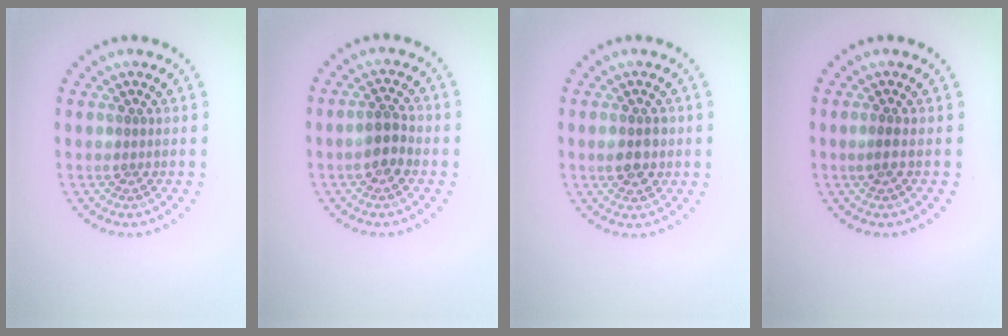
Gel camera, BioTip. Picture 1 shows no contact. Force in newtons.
{"total": 2.3, "press": 2.2, "slide": 0.7}
{"total": 2.5, "press": 2.4, "slide": 0.1}
{"total": 0.8, "press": 0.6, "slide": 0.5}